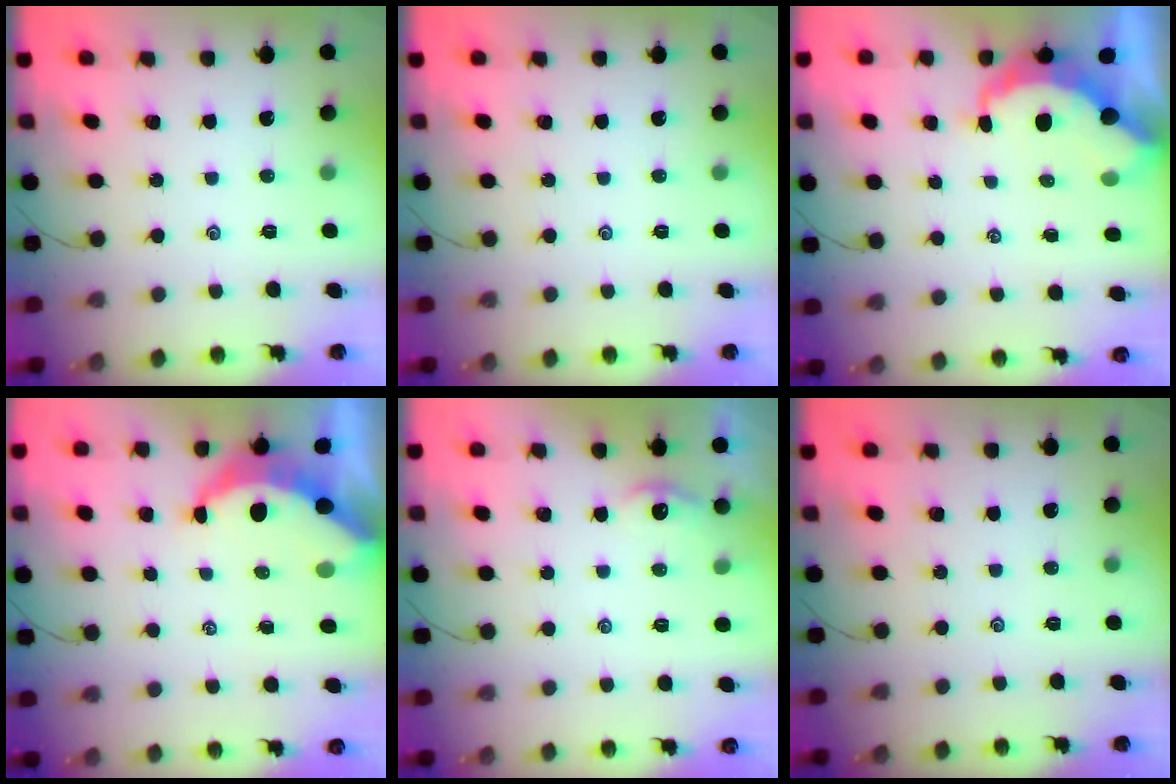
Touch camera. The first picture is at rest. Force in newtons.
{"total": 0.0}
{"total": 7.8, "press": 7.7, "slide": 0.8}
{"total": 7.6, "press": 7.5, "slide": 0.8}
{"total": 2.7, "press": 2.7, "slide": 0.3}
{"total": 0.0}